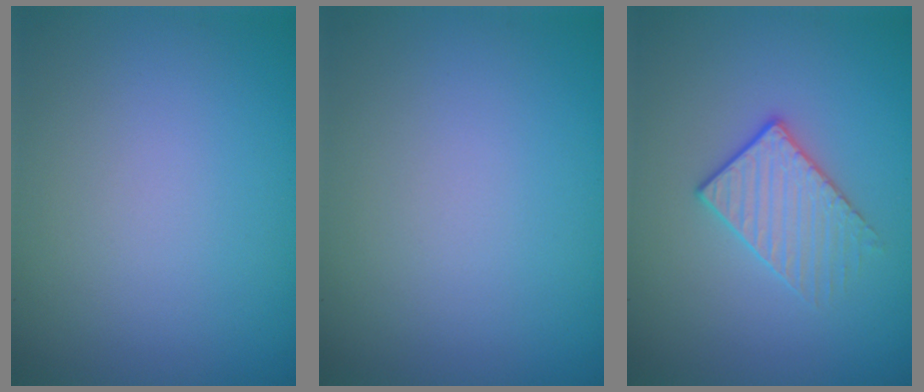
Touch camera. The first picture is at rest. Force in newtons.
{"total": 0.0}
{"total": 2.2, "press": 1.9, "slide": 1.2}